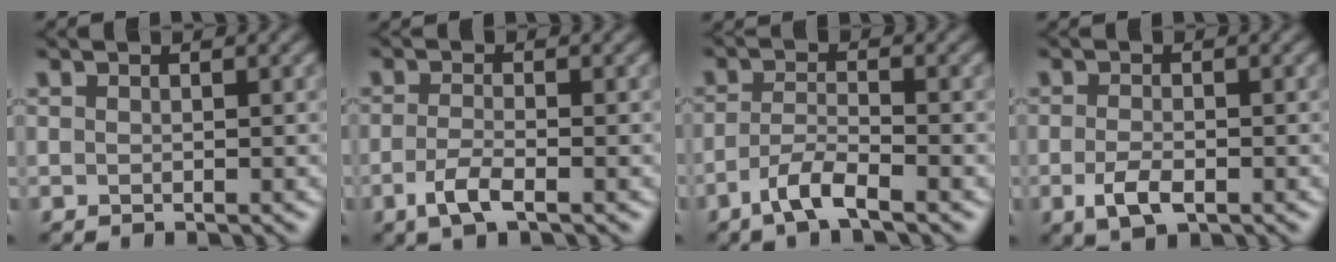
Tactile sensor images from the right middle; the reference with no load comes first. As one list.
[{"total": 2.6, "force": [-1.2, 0.8, 2.1], "torque": [-0.049, -0.002, -0.028]}, {"total": 3.5, "force": [-2.3, 0.6, 2.5], "torque": [-0.052, 0.002, -0.054]}, {"total": 2.7, "force": [-1.1, 1.3, 2.1], "torque": [-0.046, -0.005, -0.021]}]